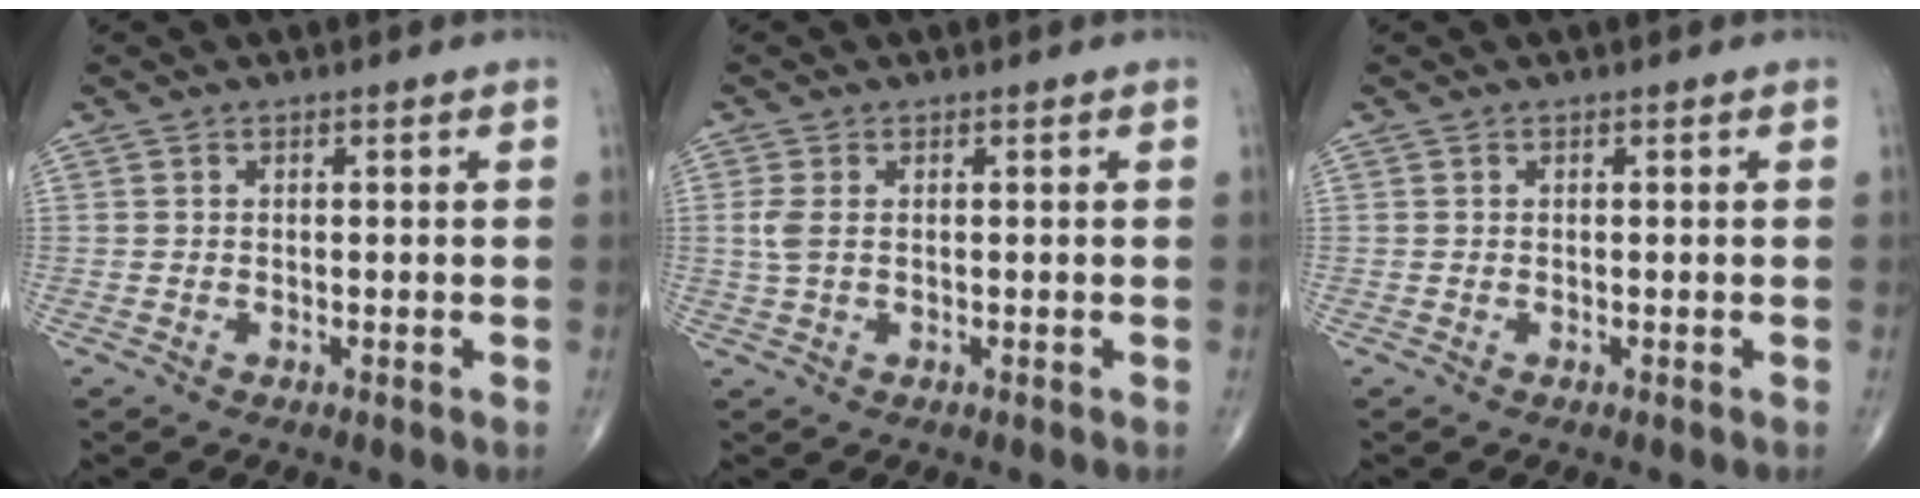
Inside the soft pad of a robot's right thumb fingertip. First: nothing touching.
{"total": 2.5, "force": [0.3, 1.3, 2.1], "torque": [-0.064, 0.004, 0.008]}
{"total": 0.0}